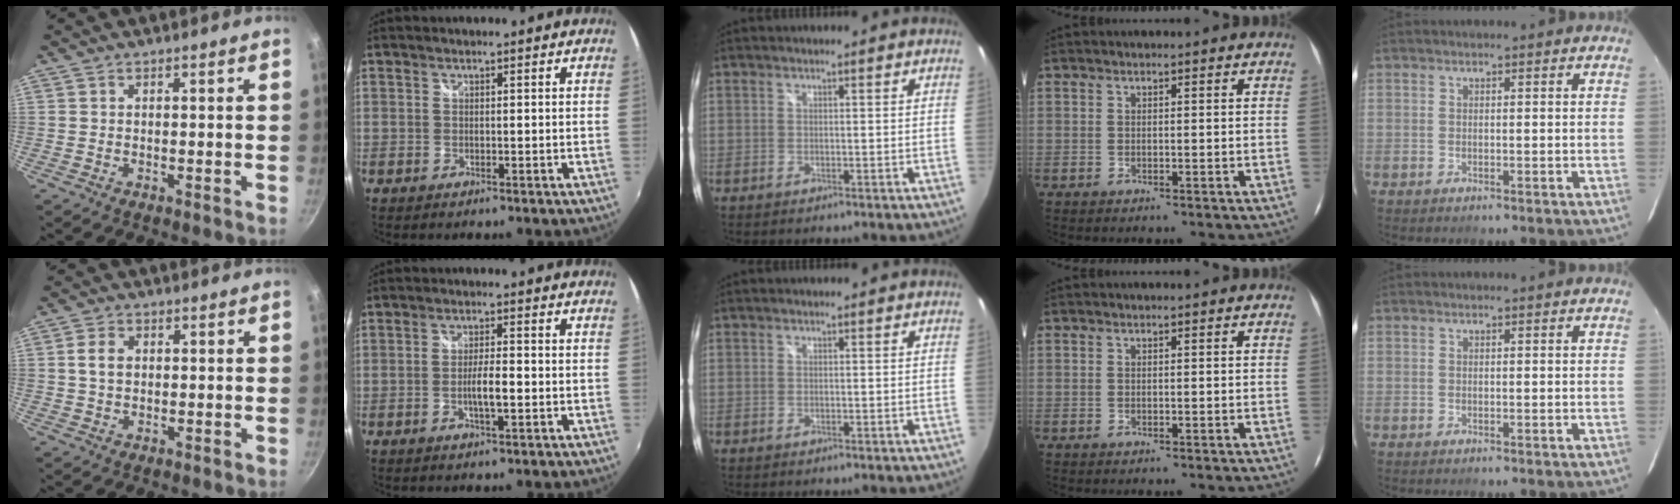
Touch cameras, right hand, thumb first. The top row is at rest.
{"thumb": {"total": 3.6, "force": [0.5, 2.7, 2.4], "torque": [-0.038, 0.007, 0.007]}, "index": {"total": 3.8, "force": [-1.1, 0.5, 3.6], "torque": [-0.067, 0.001, -0.018]}}